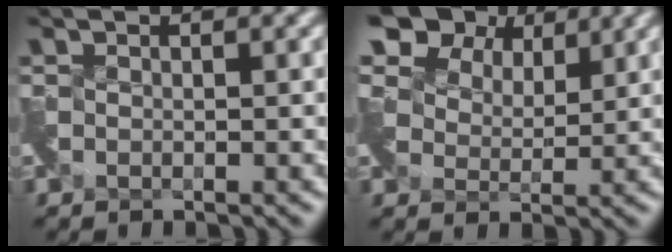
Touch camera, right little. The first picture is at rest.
{"total": 7.0, "force": [5.6, 3.4, 2.5], "torque": [-0.060, 0.013, 0.080]}